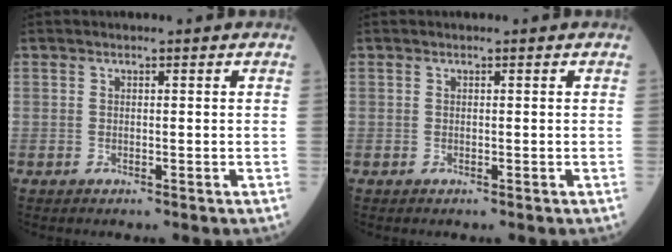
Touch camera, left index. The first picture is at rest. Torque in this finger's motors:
{"motor_torque": [0.00, 0.00, 0.00, 0.00]}